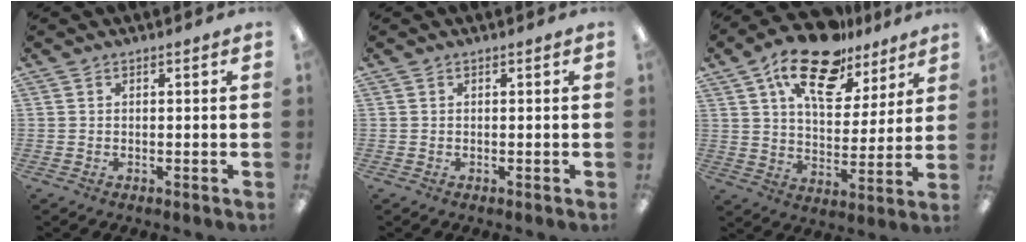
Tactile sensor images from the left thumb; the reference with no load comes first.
{"total": 0.0}
{"total": 18.0, "force": [12.0, 8.6, 10.3], "torque": [-0.173, -0.058, 0.207]}